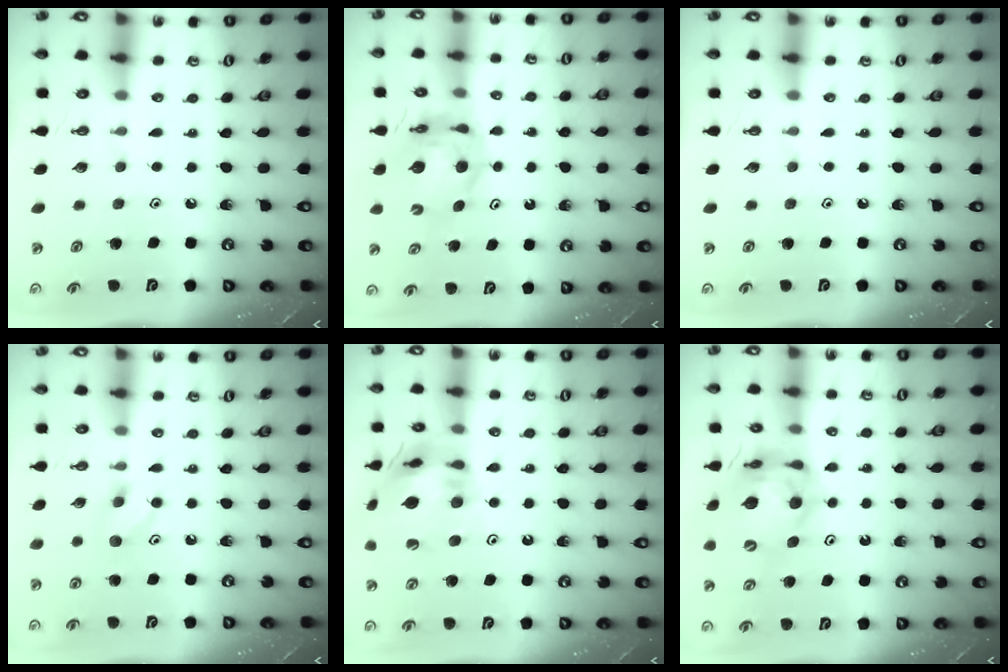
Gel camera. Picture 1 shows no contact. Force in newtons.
{"total": 9.8, "press": 9.8, "slide": 1.1}
{"total": 0.0}
{"total": 6.1, "press": 6.0, "slide": 0.9}
{"total": 17.6, "press": 17.4, "slide": 2.5}
{"total": 15.5, "press": 15.3, "slide": 2.0}